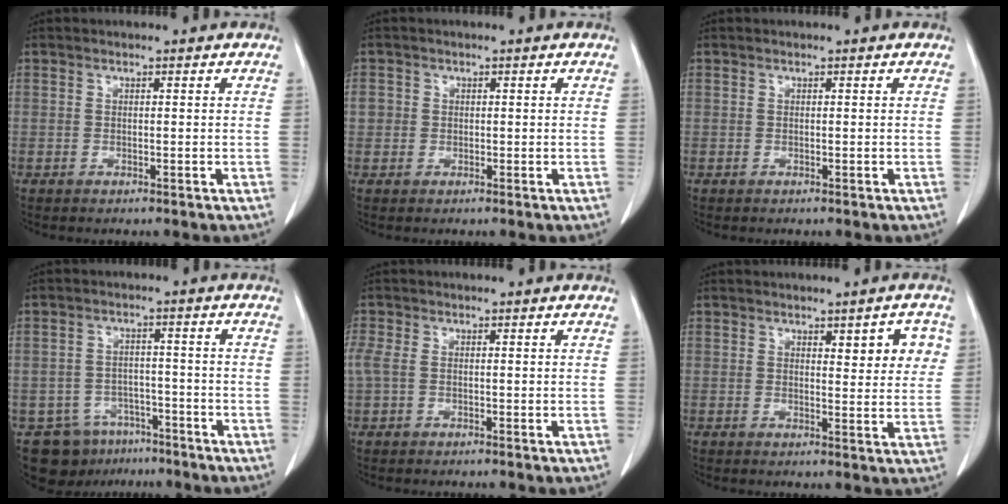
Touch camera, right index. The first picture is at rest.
{"total": 1.9, "force": [0.0, 1.8, 0.4], "torque": [0.002, 0.007, 0.001]}
{"total": 0.0}
{"total": 9.3, "force": [-6.1, 6.8, 1.9], "torque": [-0.038, 0.018, -0.085]}
{"total": 3.2, "force": [-0.2, 2.1, 2.4], "torque": [-0.085, 0.014, 0.001]}
{"total": 5.3, "force": [2.1, 1.7, 4.5], "torque": [-0.051, 0.001, 0.027]}